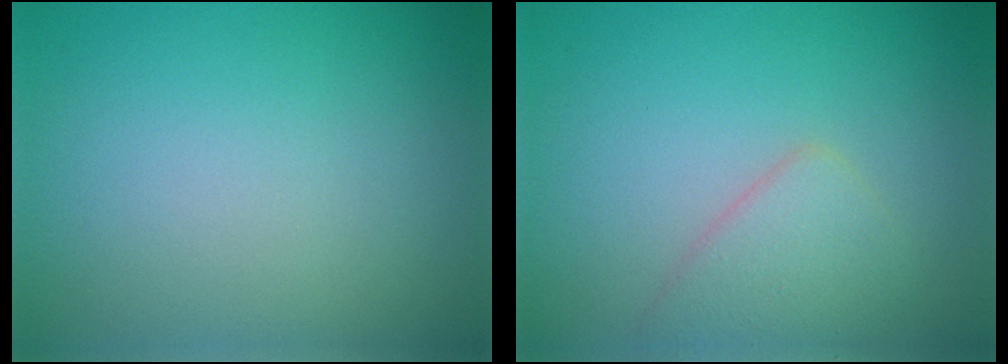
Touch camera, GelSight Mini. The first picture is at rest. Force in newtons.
{"total": 2.5, "press": 2.5, "slide": 0.1}